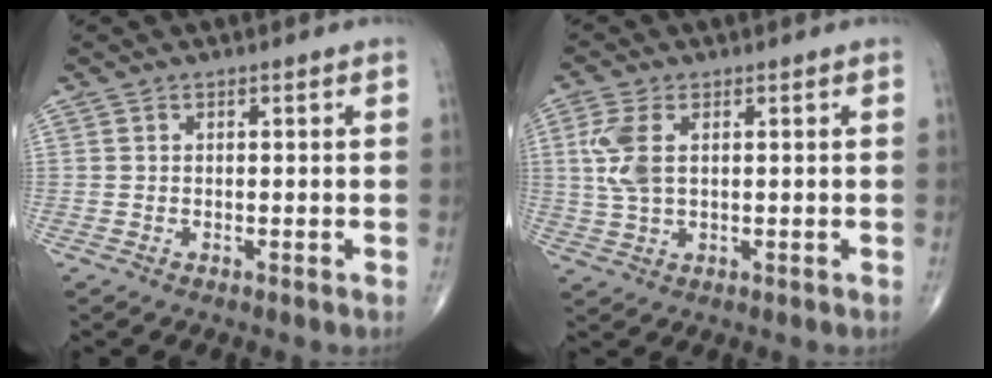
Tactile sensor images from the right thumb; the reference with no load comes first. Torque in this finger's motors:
{"motor_torque": [0.03, 0.66, 0.85, 0.23, 0.10]}